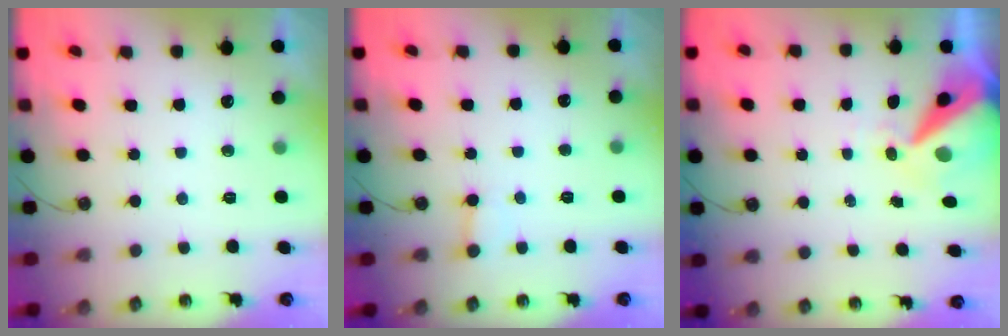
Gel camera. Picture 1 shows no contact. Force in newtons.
{"total": 2.4, "press": 2.4, "slide": 0.1}
{"total": 12.4, "press": 12.3, "slide": 1.4}